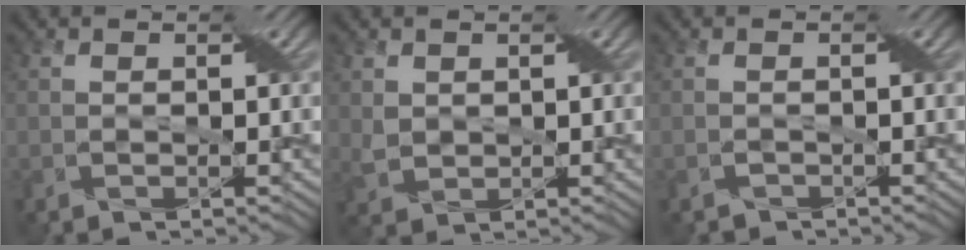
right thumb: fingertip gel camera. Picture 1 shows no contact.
{"total": 2.1, "force": [1.0, 1.6, 0.8], "torque": [-0.029, -0.002, 0.023]}
{"total": 1.0, "force": [-0.9, 0.4, -0.1], "torque": [-0.001, 0.000, -0.018]}